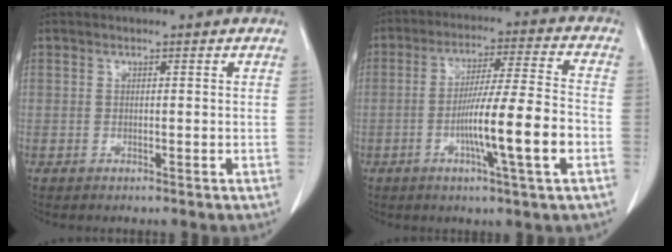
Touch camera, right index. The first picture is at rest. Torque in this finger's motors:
{"motor_torque": [1.76, -0.38, 0.90, 0.20]}